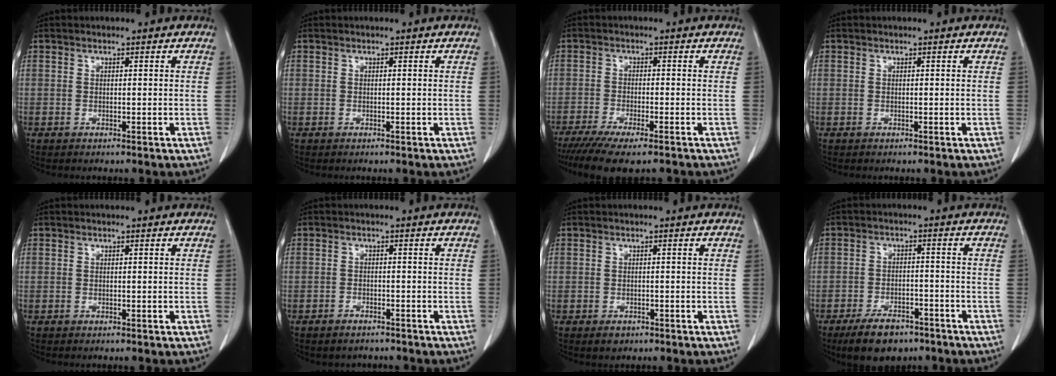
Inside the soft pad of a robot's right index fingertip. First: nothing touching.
{"total": 0.0}
{"total": 9.9, "force": [-7.9, 1.3, 5.8], "torque": [-0.082, -0.020, -0.122]}
{"total": 0.0}
{"total": 0.0}
{"total": 2.1, "force": [-1.8, 1.1, 0.3], "torque": [-0.009, 0.002, -0.024]}
{"total": 1.5, "force": [-0.9, 1.0, 0.6], "torque": [-0.009, 0.001, -0.006]}
{"total": 7.7, "force": [-5.6, 3.5, 3.9], "torque": [-0.070, -0.002, -0.090]}